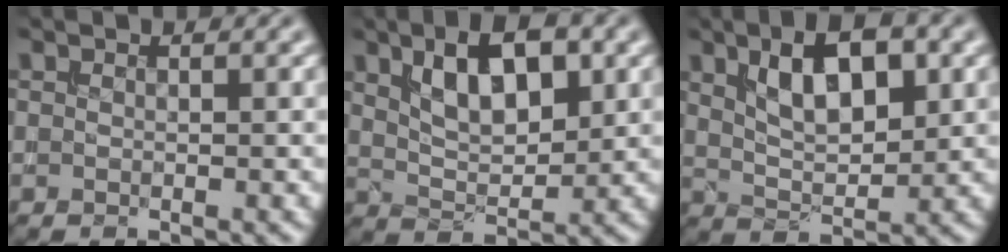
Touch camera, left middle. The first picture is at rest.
{"total": 6.4, "force": [2.5, 3.0, 5.1], "torque": [-0.091, 0.006, 0.041]}
{"total": 6.6, "force": [2.5, 2.9, 5.4], "torque": [-0.096, 0.008, 0.041]}